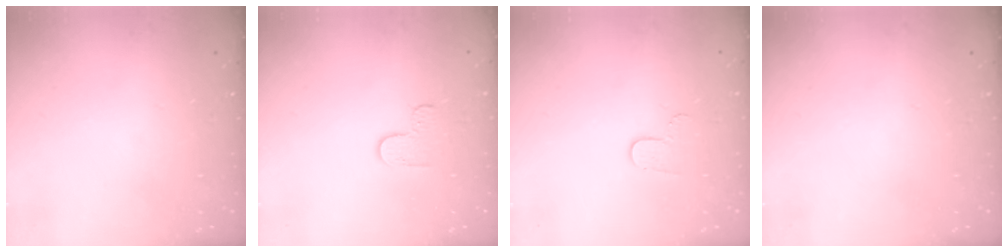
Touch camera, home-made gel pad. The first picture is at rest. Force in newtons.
{"total": 3.6, "press": 3.5, "slide": 0.4}
{"total": 4.6, "press": 4.6, "slide": 0.4}
{"total": 0.0}